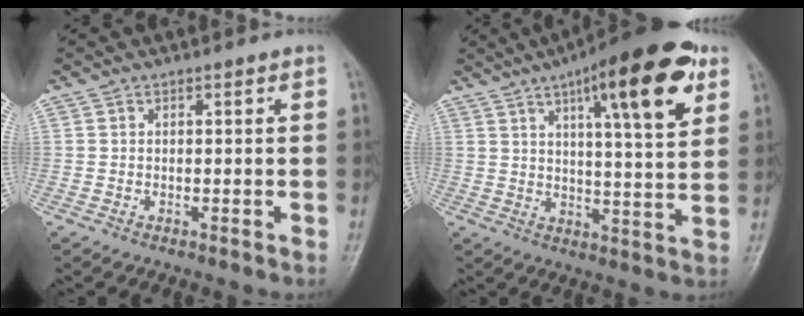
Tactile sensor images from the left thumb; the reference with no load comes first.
{"total": 18.5, "force": [9.1, 4.6, 15.4], "torque": [-0.202, -0.025, 0.128]}